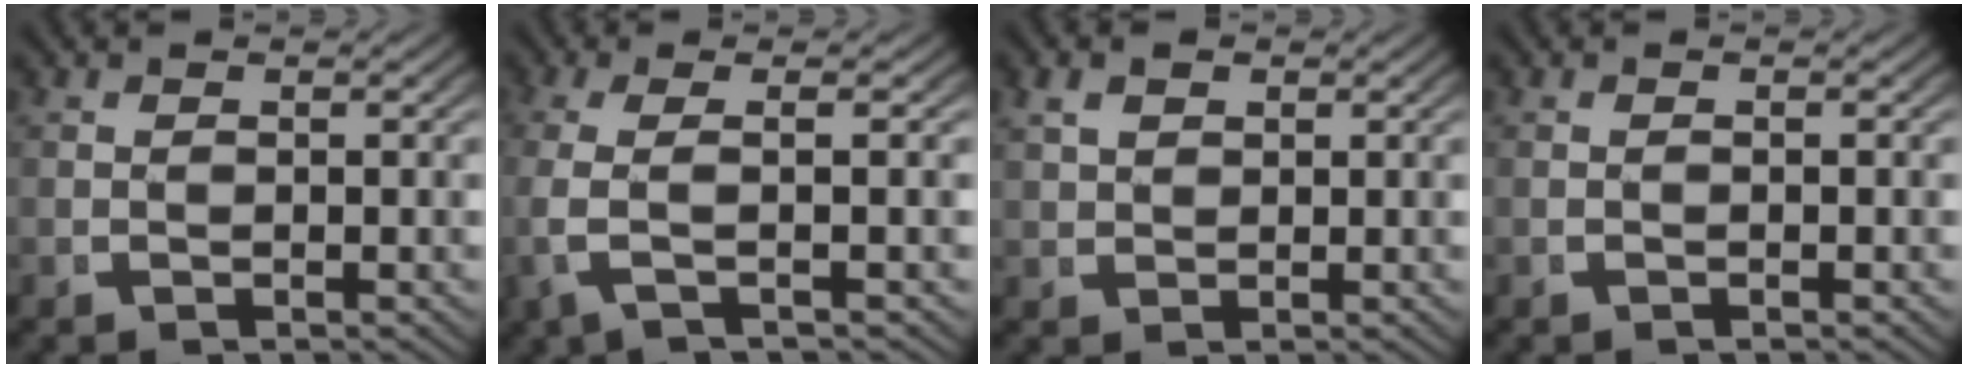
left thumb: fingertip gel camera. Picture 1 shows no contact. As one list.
[{"total": 4.9, "force": [-0.1, 1.4, 4.7], "torque": [-0.127, -0.004, 0.006]}, {"total": 2.1, "force": [1.5, 1.2, 1.0], "torque": [-0.018, 0.002, 0.034]}, {"total": 0.5, "force": [-0.3, -0.2, 0.4], "torque": [-0.009, 0.003, -0.005]}]